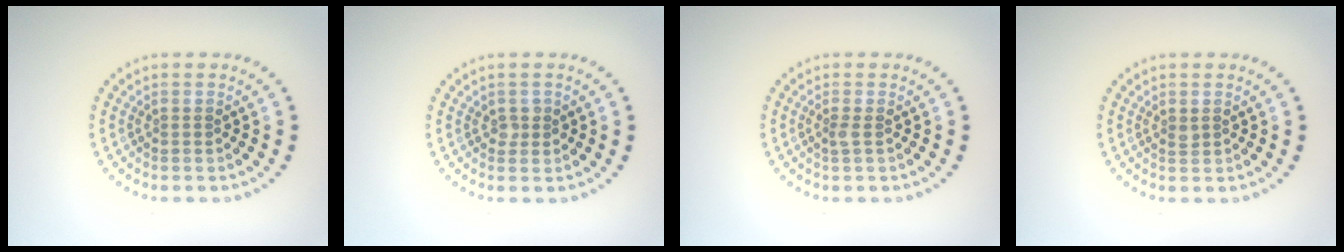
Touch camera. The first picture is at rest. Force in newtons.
{"total": 1.0, "press": 1.0, "slide": 0.1}
{"total": 0.7, "press": 0.5, "slide": 0.4}
{"total": 0.6, "press": 0.5, "slide": 0.2}